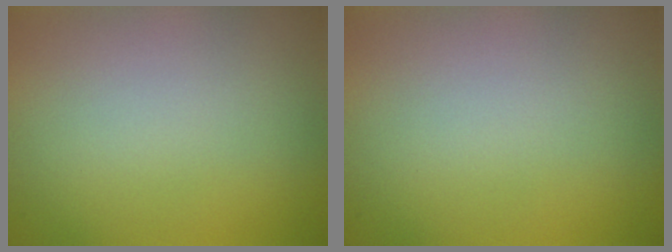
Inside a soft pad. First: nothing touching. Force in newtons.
{"total": 0.0}